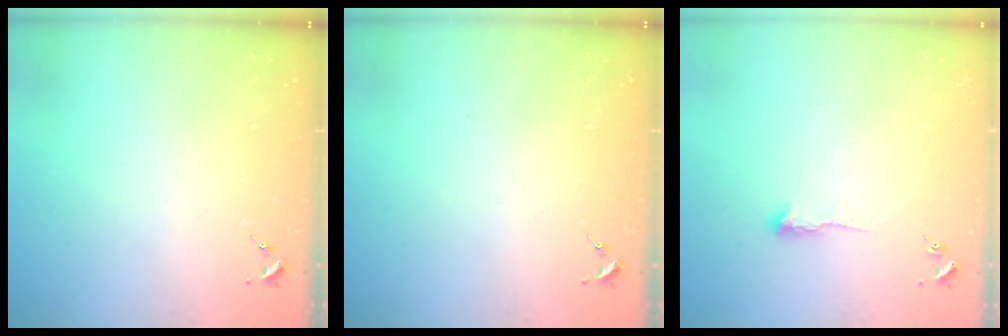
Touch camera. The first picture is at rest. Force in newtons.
{"total": 0.0}
{"total": 4.4, "press": 4.3, "slide": 0.7}